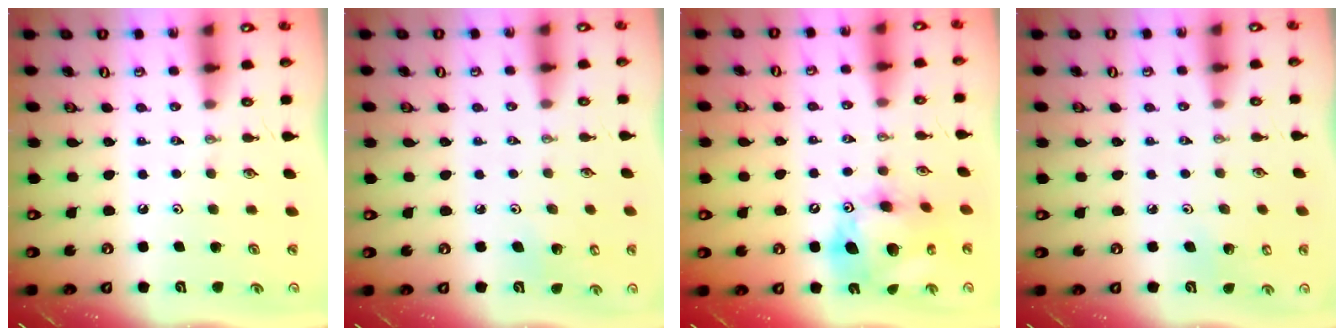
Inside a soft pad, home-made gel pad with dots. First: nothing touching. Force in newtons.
{"total": 4.2, "press": 4.0, "slide": 1.1}
{"total": 15.7, "press": 15.7, "slide": 1.4}
{"total": 3.4, "press": 3.4, "slide": 0.3}